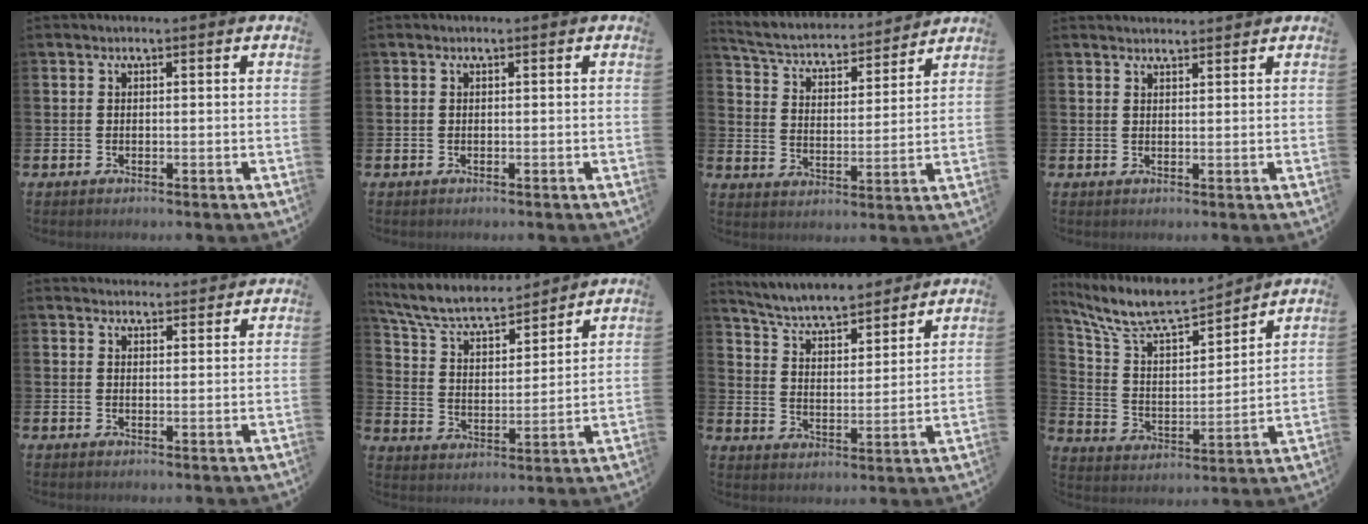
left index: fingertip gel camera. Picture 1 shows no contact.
{"total": 0.0}
{"total": 4.5, "force": [4.1, 1.3, 1.0], "torque": [-0.047, -0.042, 0.063]}
{"total": 1.8, "force": [1.8, 0.2, 0.1], "torque": [0.006, -0.010, 0.031]}
{"total": 2.6, "force": [2.5, 0.6, -0.1], "torque": [0.013, -0.016, 0.043]}
{"total": 7.7, "force": [6.9, 2.2, 2.6], "torque": [-0.082, -0.048, 0.119]}
{"total": 6.2, "force": [5.8, 1.2, 1.8], "torque": [-0.058, -0.044, 0.097]}
{"total": 9.5, "force": [8.7, 1.8, 3.4], "torque": [-0.110, -0.059, 0.152]}